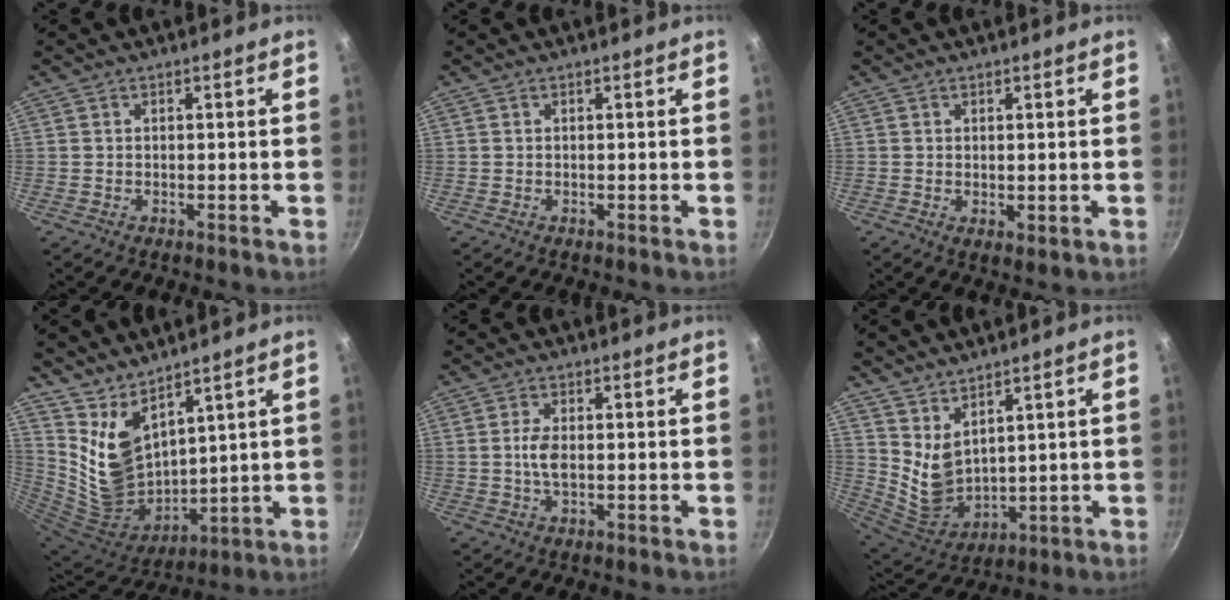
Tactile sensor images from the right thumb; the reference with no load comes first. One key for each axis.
{"total": 0.0}
{"total": 1.7, "fx": 0.4, "fy": 1.0, "fz": 1.3, "tx": -0.018, "ty": -0.012, "tz": 0.005}
{"total": 13.6, "fx": 8.3, "fy": 6.9, "fz": 8.3, "tx": -0.134, "ty": -0.091, "tz": 0.182}
{"total": 3.9, "fx": 0.0, "fy": 2.0, "fz": 3.4, "tx": -0.063, "ty": 0.004, "tz": -0.003}
{"total": 8.4, "fx": 4.7, "fy": 4.6, "fz": 5.3, "tx": -0.086, "ty": -0.055, "tz": 0.110}